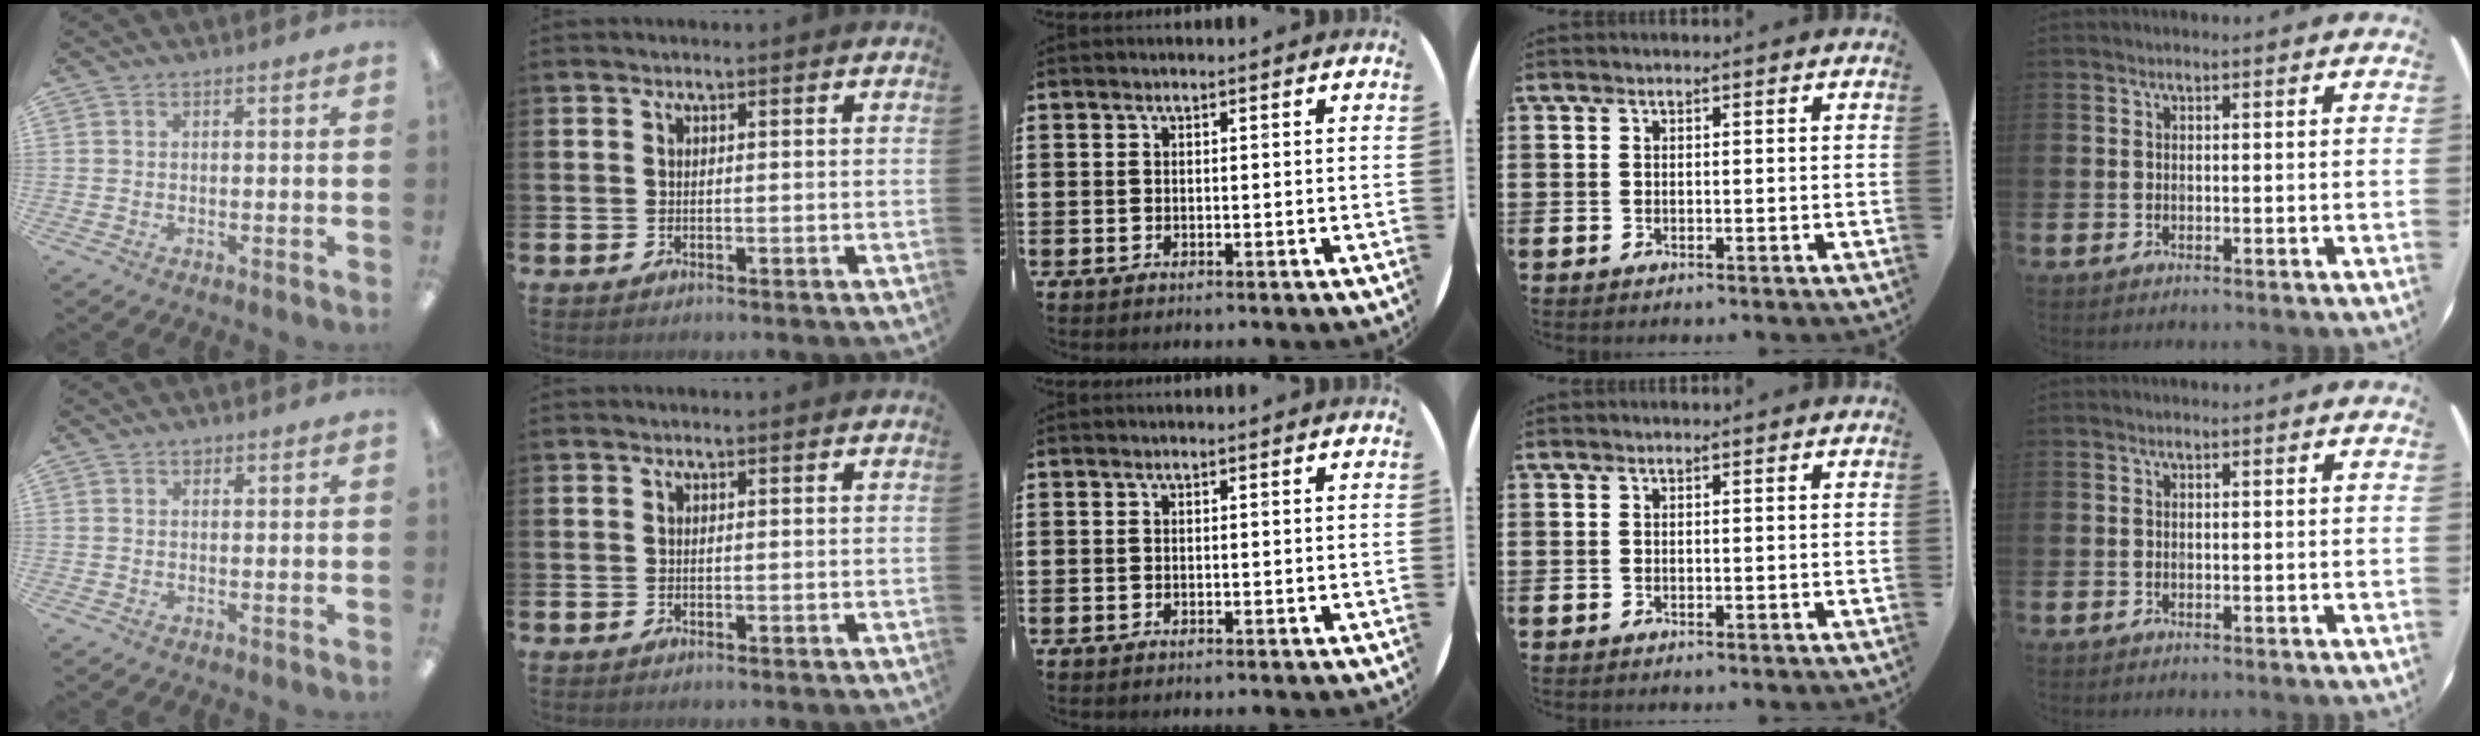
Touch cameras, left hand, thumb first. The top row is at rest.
{"thumb": {"total": 1.0, "force": [0.7, 0.6, 0.4], "torque": [-0.002, -0.003, 0.011]}}